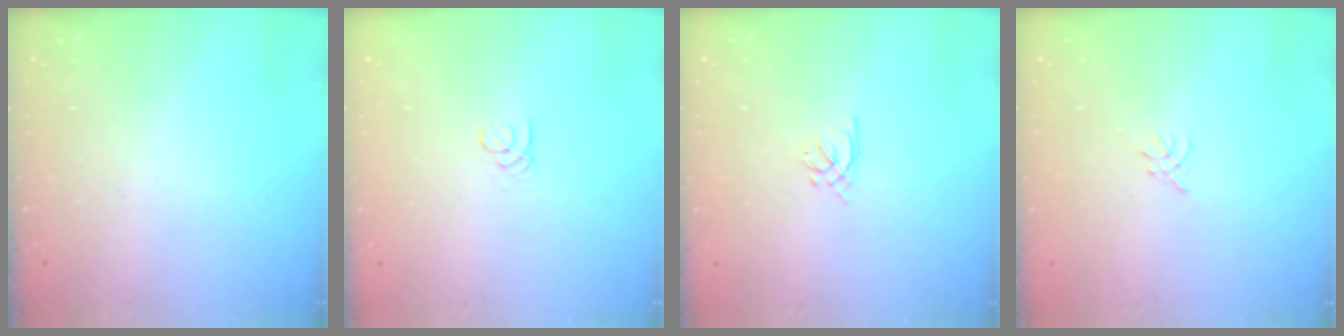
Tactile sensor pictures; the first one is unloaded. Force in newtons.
{"total": 1.0, "press": 1.0, "slide": 0.1}
{"total": 1.4, "press": 1.3, "slide": 0.5}
{"total": 0.0}